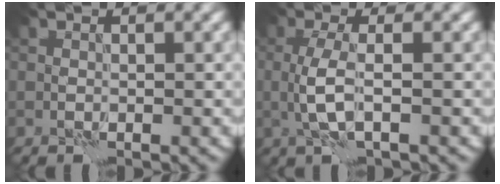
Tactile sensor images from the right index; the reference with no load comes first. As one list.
[{"total": 2.9, "force": [-0.2, 0.6, 2.8], "torque": [-0.067, -0.002, -0.004]}]